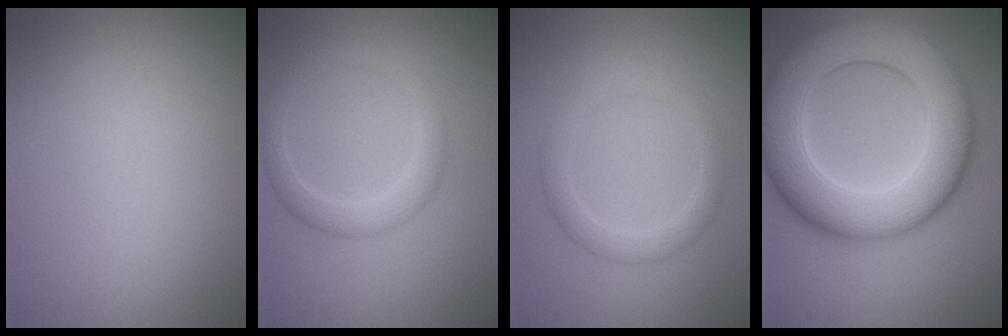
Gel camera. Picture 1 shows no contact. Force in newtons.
{"total": 2.8, "press": 2.8, "slide": 0.1}
{"total": 2.5, "press": 2.5, "slide": 0.2}
{"total": 11.8, "press": 11.8, "slide": 0.4}